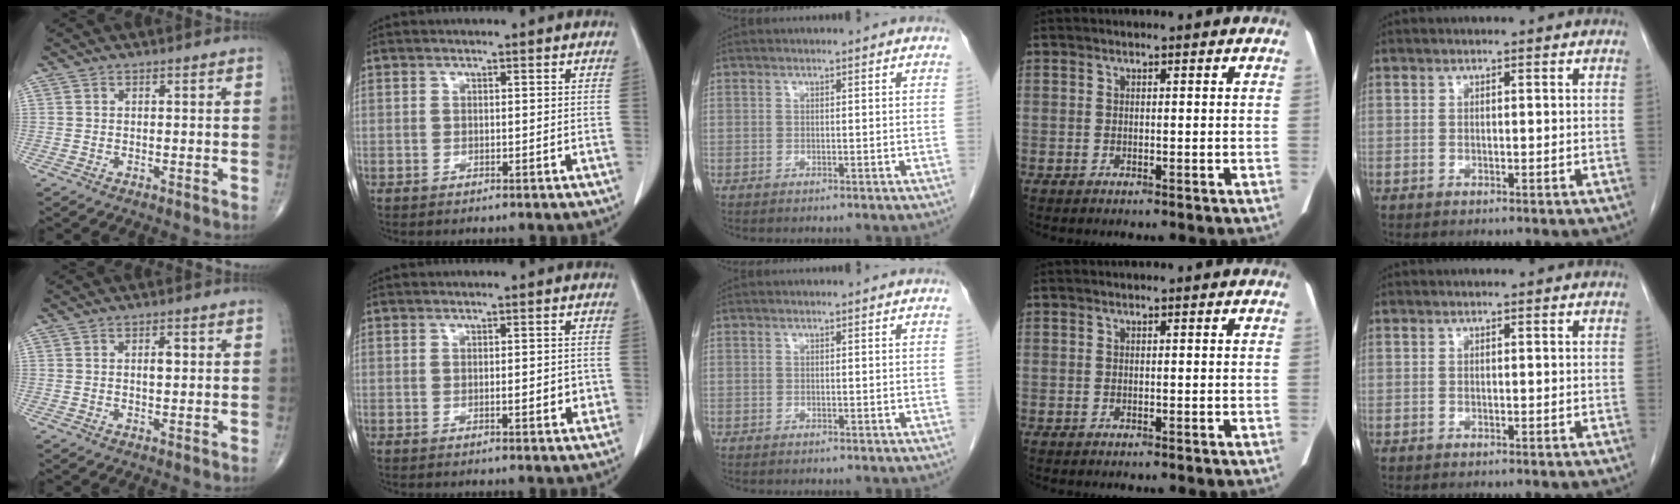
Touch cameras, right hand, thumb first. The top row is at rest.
{"thumb": {"total": 2.1, "force": [0.4, 1.0, 1.8], "torque": [-0.022, 0.000, 0.005]}, "index": {"total": 2.7, "force": [-0.4, 0.9, 2.5], "torque": [-0.035, 0.000, -0.004]}}